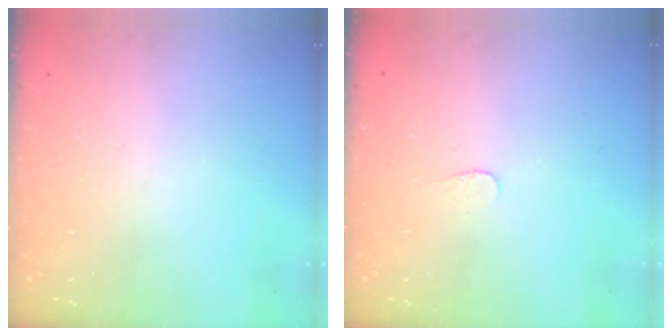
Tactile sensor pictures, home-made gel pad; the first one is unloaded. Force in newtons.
{"total": 3.0, "press": 3.0, "slide": 0.2}